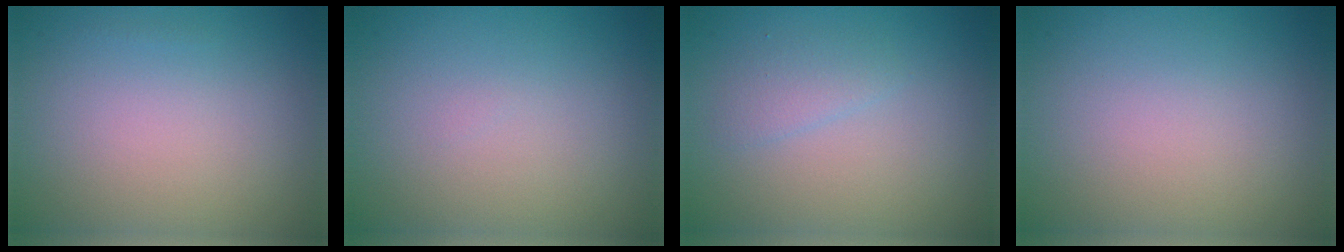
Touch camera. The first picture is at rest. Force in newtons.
{"total": 0.0}
{"total": 1.3, "press": 1.3, "slide": 0.1}
{"total": 0.0}